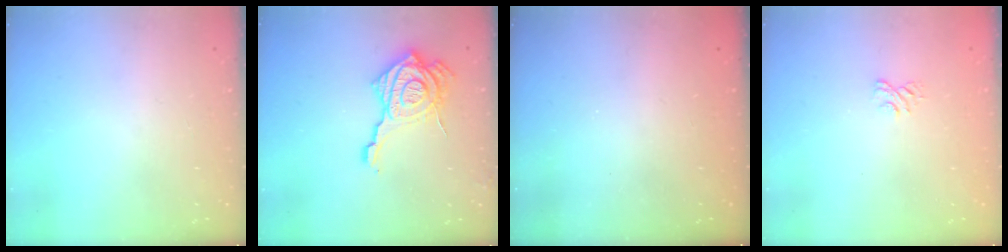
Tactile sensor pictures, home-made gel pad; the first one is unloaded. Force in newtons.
{"total": 20.0, "press": 19.9, "slide": 2.3}
{"total": 2.4, "press": 2.3, "slide": 0.8}
{"total": 4.7, "press": 4.5, "slide": 1.2}